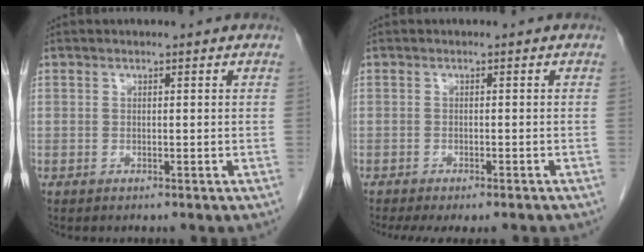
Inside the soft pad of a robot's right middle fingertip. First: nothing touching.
{"total": 7.3, "force": [-6.1, 1.7, 3.6], "torque": [-0.044, -0.005, -0.083]}